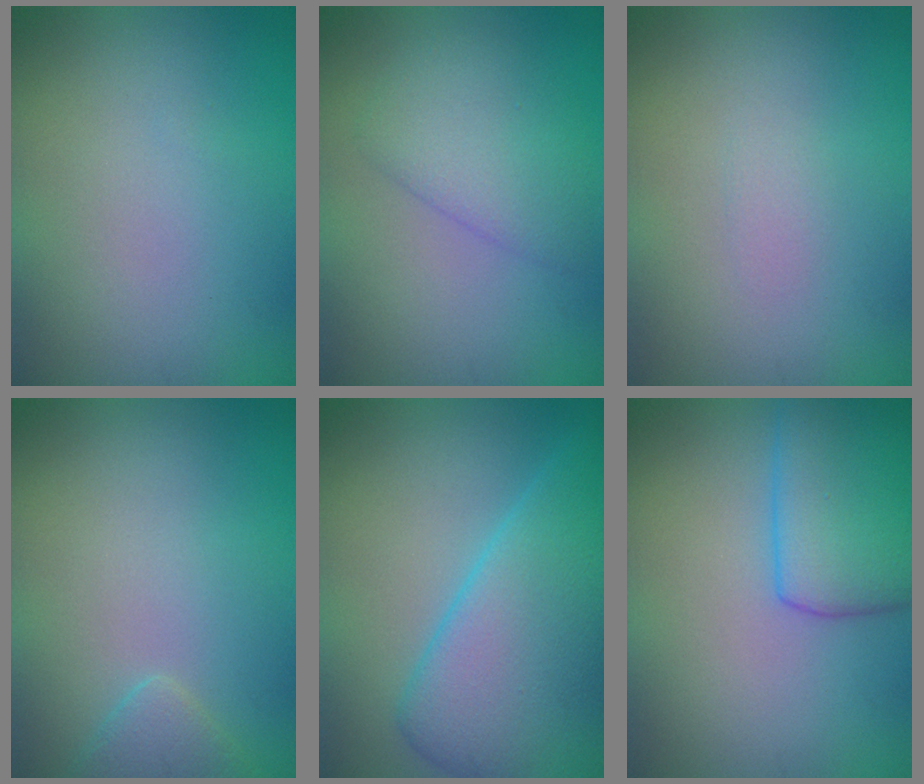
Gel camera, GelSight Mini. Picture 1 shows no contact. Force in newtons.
{"total": 3.2, "press": 3.2, "slide": 0.3}
{"total": 0.7, "press": 0.7, "slide": 0.1}
{"total": 1.7, "press": 1.7, "slide": 0.1}
{"total": 8.7, "press": 8.7, "slide": 0.3}
{"total": 5.7, "press": 5.7, "slide": 0.2}